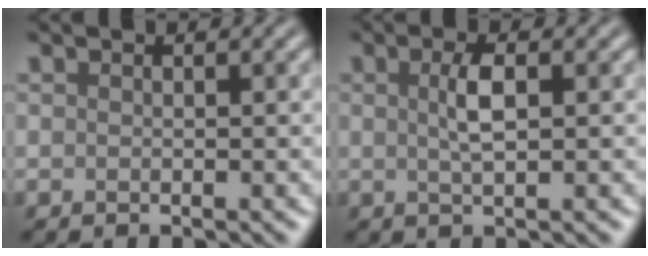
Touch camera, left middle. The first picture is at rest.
{"total": 2.4, "force": [0.5, 0.6, 2.2], "torque": [-0.045, 0.004, 0.009]}